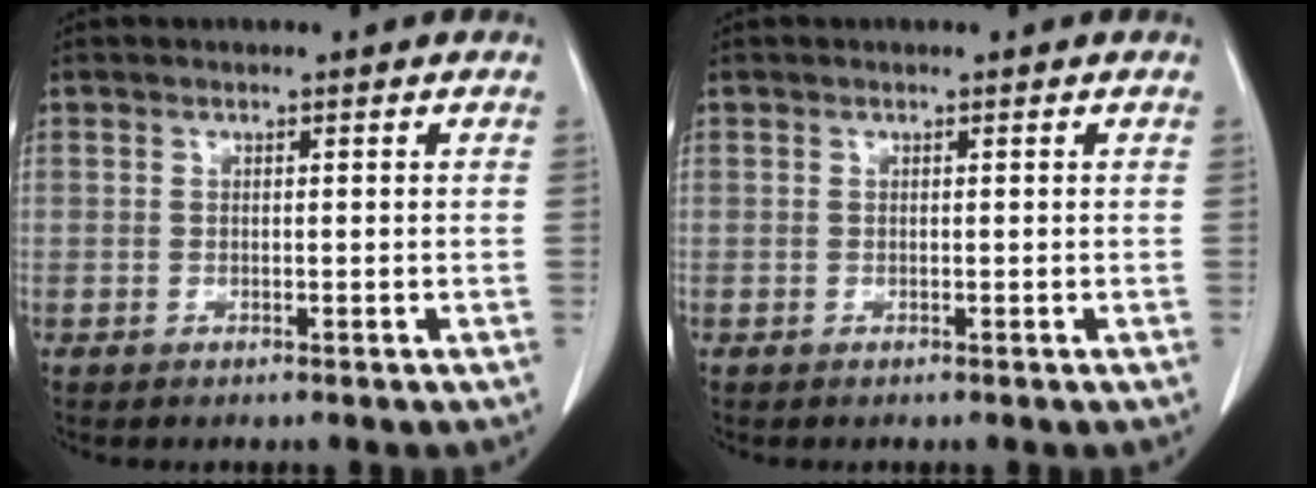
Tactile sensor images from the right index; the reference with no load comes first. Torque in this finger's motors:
{"motor_torque": [0.03, -0.01, 0.05, 0.01]}